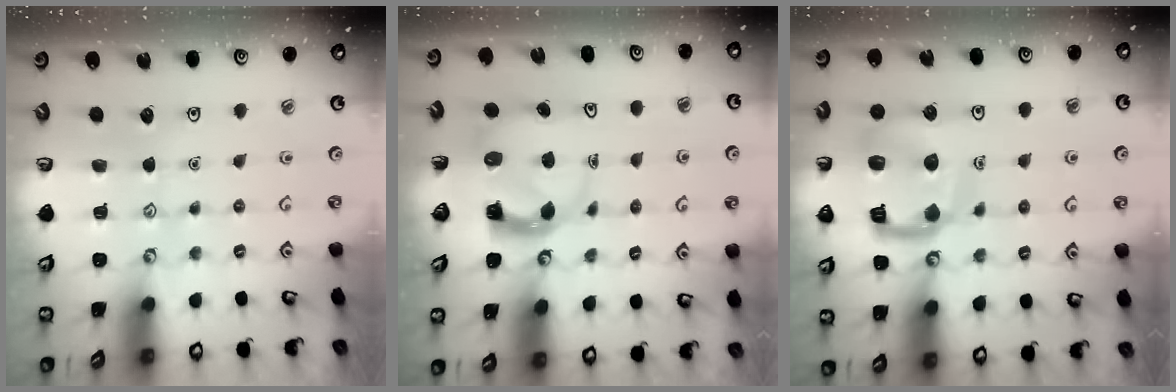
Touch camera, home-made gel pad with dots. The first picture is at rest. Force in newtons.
{"total": 3.7, "press": 3.6, "slide": 0.5}
{"total": 15.5, "press": 15.4, "slide": 1.7}